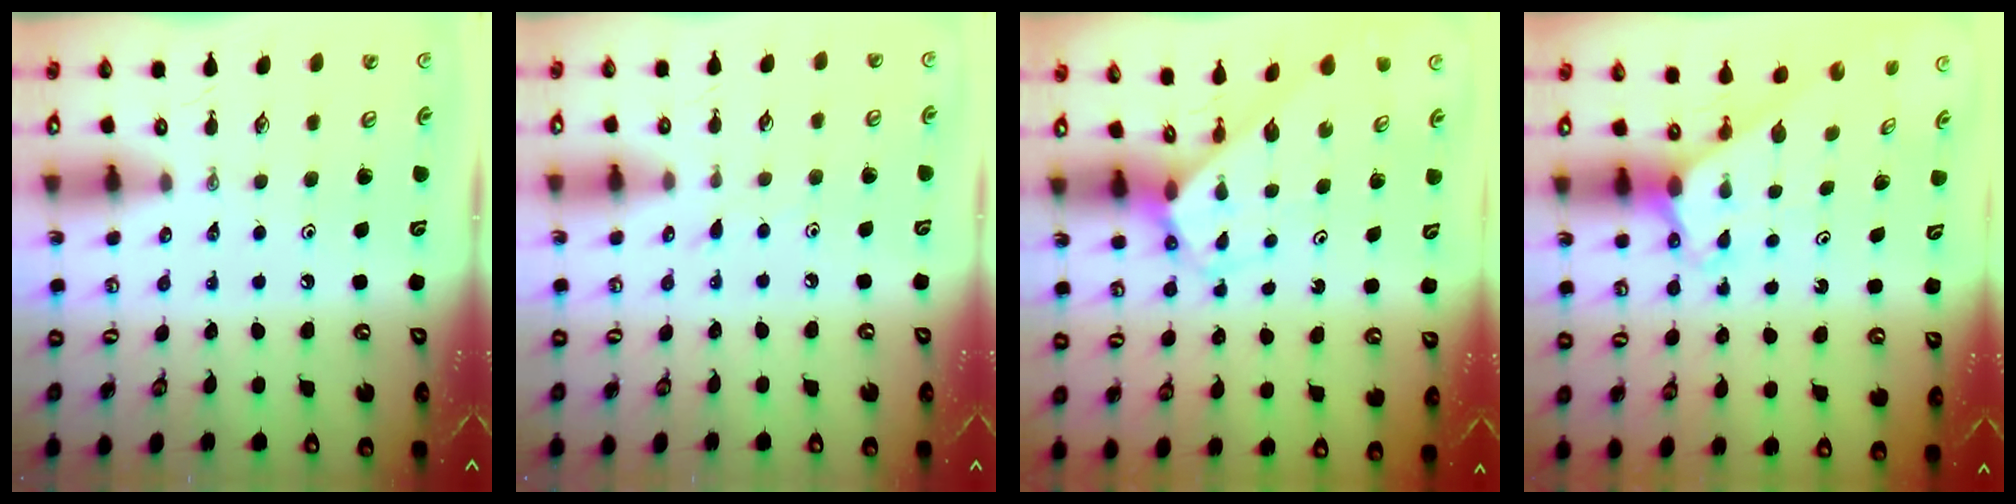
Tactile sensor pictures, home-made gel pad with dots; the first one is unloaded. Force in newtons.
{"total": 4.9, "press": 4.9, "slide": 0.5}
{"total": 2.9, "press": 2.9, "slide": 0.2}
{"total": 2.3, "press": 2.3, "slide": 0.2}